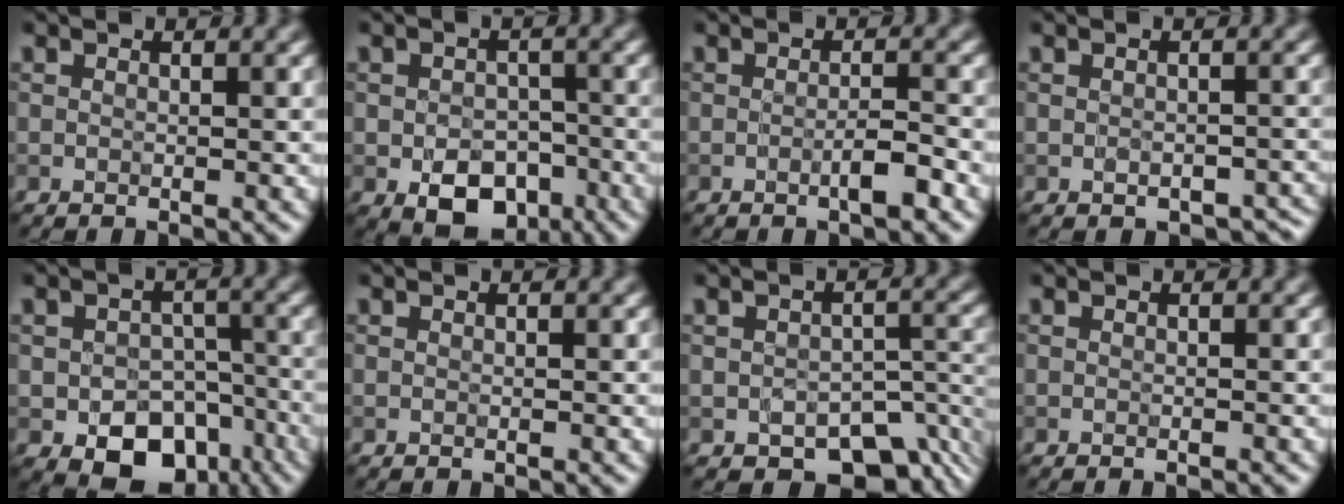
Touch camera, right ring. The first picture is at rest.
{"total": 5.7, "force": [-2.2, 3.8, 3.5], "torque": [-0.057, -0.013, -0.029]}
{"total": 2.2, "force": [-0.9, 0.3, 2.0], "torque": [-0.028, 0.006, -0.014]}
{"total": 2.9, "force": [-1.7, 2.0, 1.3], "torque": [-0.010, 0.007, -0.012]}
{"total": 8.1, "force": [-3.4, 5.5, 4.8], "torque": [-0.066, -0.019, -0.033]}
{"total": 0.0}
{"total": 7.3, "force": [-3.6, 4.2, 4.8], "torque": [-0.055, -0.013, -0.044]}
{"total": 0.5, "force": [-0.5, 0.0, 0.2], "torque": [-0.002, -0.002, -0.008]}